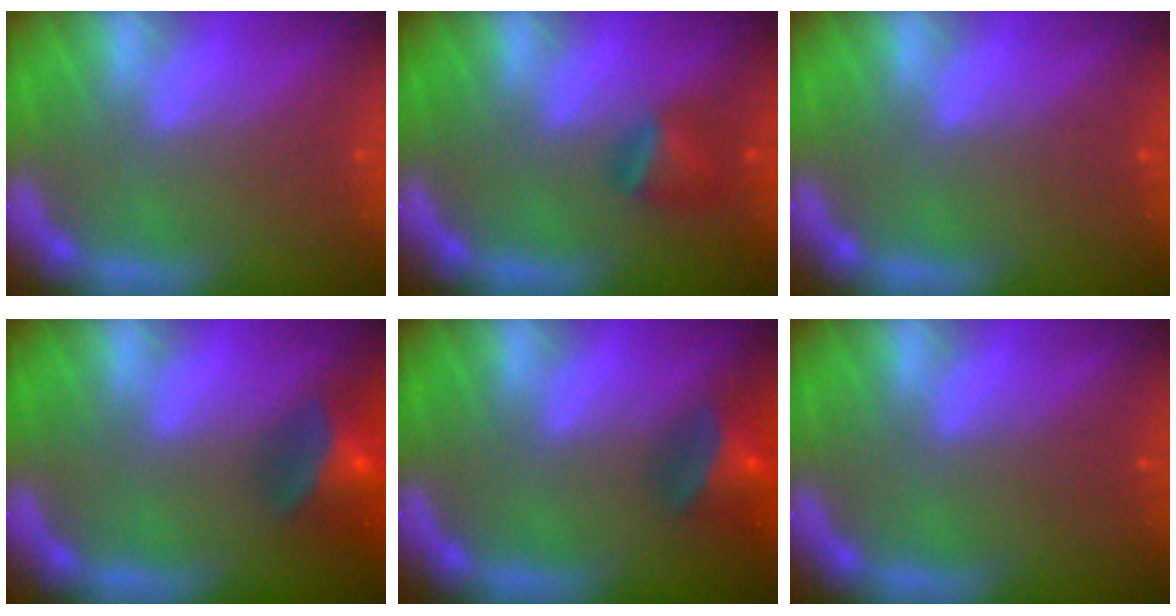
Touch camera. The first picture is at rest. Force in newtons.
{"total": 2.4}
{"total": 0.0}
{"total": 5.9}
{"total": 5.0}
{"total": 0.0}